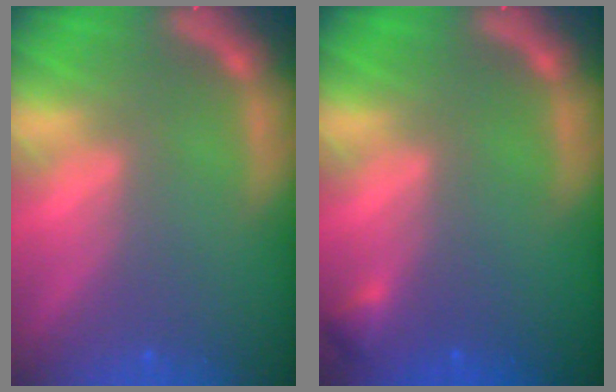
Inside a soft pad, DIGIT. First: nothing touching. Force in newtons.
{"total": 0.9}